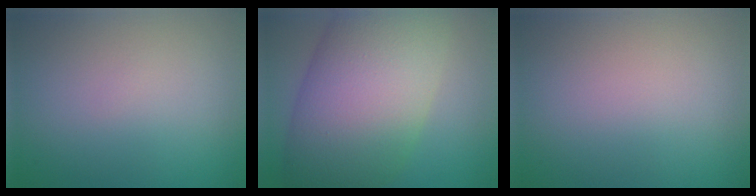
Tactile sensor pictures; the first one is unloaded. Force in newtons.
{"total": 14.9, "press": 14.8, "slide": 0.4}
{"total": 0.0}